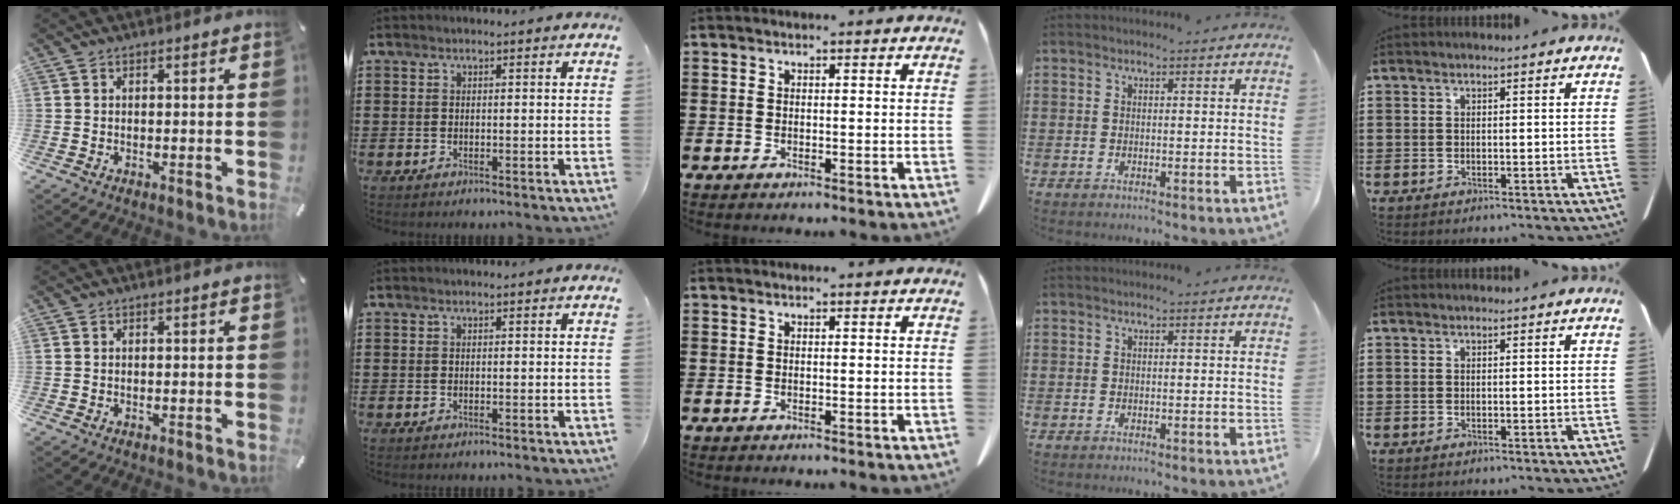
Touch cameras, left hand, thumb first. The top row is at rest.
{}